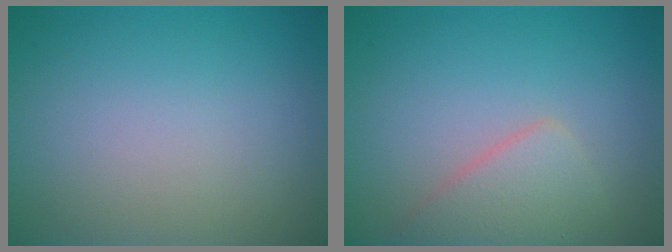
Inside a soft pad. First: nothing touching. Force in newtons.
{"total": 2.9, "press": 2.9, "slide": 0.2}